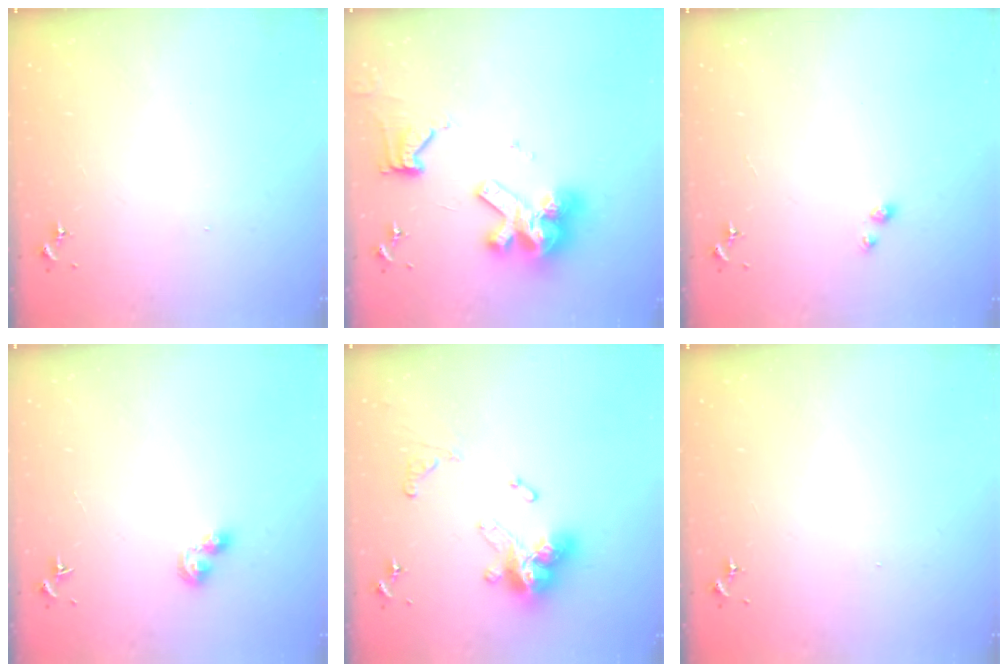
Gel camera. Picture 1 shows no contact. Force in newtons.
{"total": 15.9, "press": 15.7, "slide": 2.0}
{"total": 3.1, "press": 3.1, "slide": 0.3}
{"total": 5.5, "press": 5.5, "slide": 0.6}
{"total": 17.3, "press": 17.2, "slide": 1.6}
{"total": 0.0}